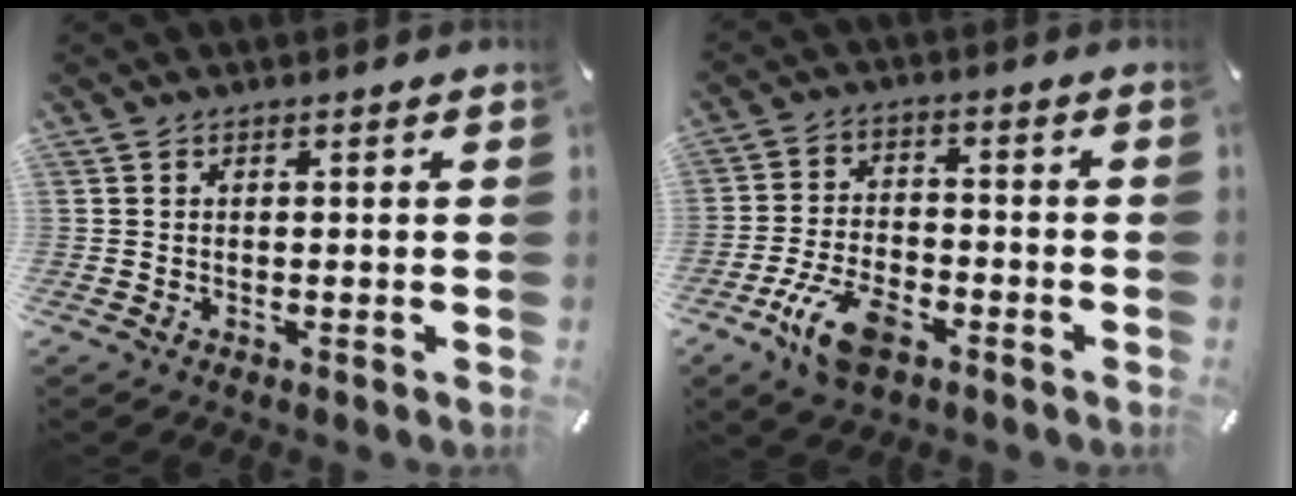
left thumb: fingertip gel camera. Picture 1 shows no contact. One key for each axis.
{"total": 10.3, "fx": -5.7, "fy": 5.2, "fz": 6.8, "tx": -0.143, "ty": 0.022, "tz": -0.106}